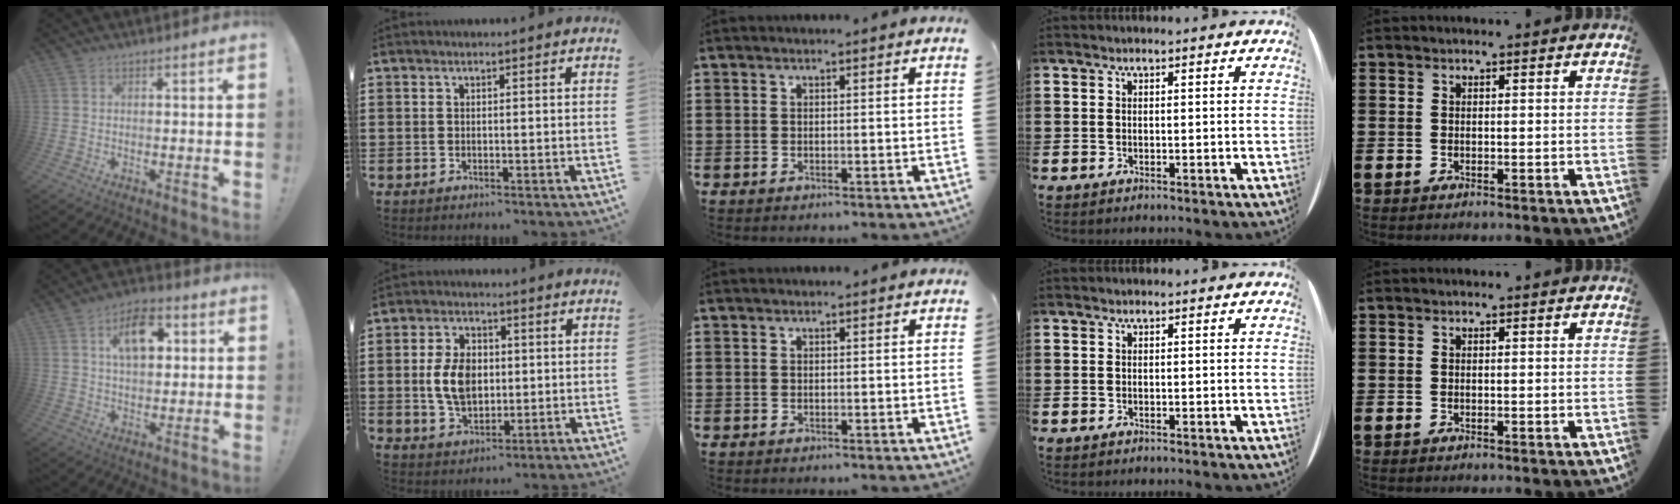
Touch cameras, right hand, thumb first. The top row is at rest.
{"thumb": {"total": 11.9, "force": [3.9, 7.4, 8.5], "torque": [-0.115, 0.001, 0.065]}, "index": {"total": 7.6, "force": [0.3, 5.0, 5.6], "torque": [-0.127, 0.007, -0.002]}}